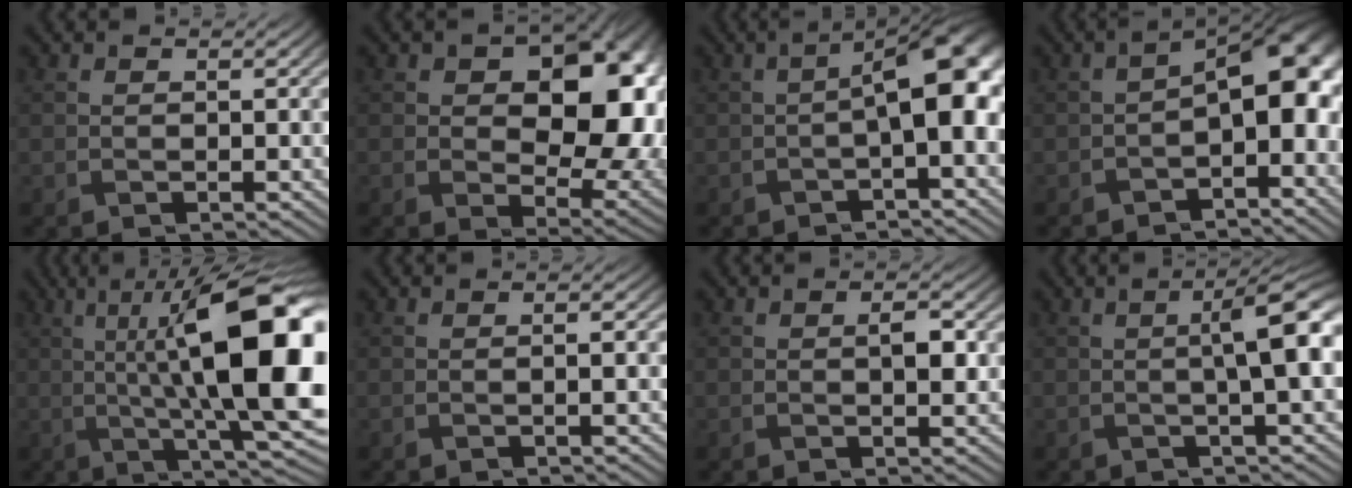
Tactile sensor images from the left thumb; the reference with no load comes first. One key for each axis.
{"total": 14.6, "fx": 2.2, "fy": 9.3, "fz": 11.1, "tx": -0.130, "ty": -0.023, "tz": 0.055}
{"total": 7.1, "fx": -0.2, "fy": 2.2, "fz": 6.8, "tx": -0.101, "ty": 0.002, "tz": 0.000}
{"total": 7.8, "fx": -1.5, "fy": 3.9, "fz": 6.6, "tx": -0.099, "ty": -0.004, "tz": -0.025}
{"total": 18.0, "fx": 1.2, "fy": 5.7, "fz": 17.0, "tx": -0.242, "ty": 0.012, "tz": 0.021}
{"total": 1.3, "fx": 0.0, "fy": 0.2, "fz": 1.3, "tx": -0.019, "ty": 0.004, "tz": -0.002}
{"total": 2.0, "fx": 0.3, "fy": 0.9, "fz": 1.8, "tx": -0.033, "ty": -0.001, "tz": 0.005}
{"total": 6.1, "fx": 0.6, "fy": 1.2, "fz": 6.0, "tx": -0.087, "ty": 0.011, "tz": 0.005}